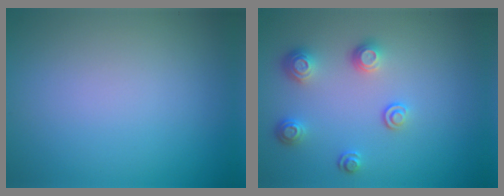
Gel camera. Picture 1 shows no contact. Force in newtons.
{"total": 3.2, "press": 2.5, "slide": 1.9}